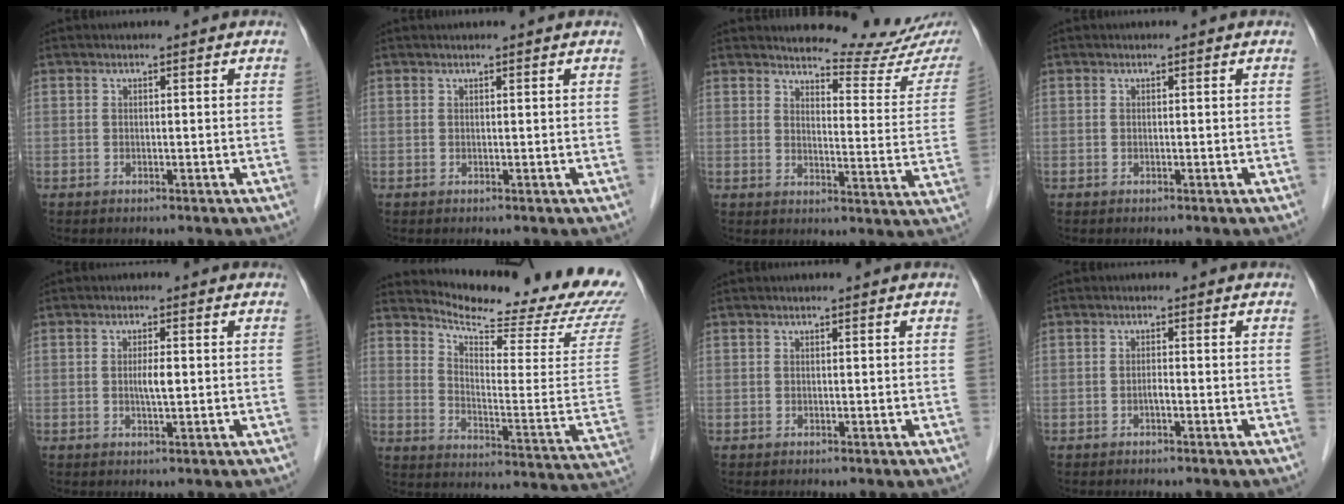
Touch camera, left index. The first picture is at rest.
{"total": 1.0, "force": [0.9, -0.1, 0.3], "torque": [-0.009, 0.012, 0.017]}
{"total": 13.5, "force": [12.9, 0.9, 4.0], "torque": [-0.043, -0.070, 0.140]}
{"total": 0.0}
{"total": 2.2, "force": [-0.1, 0.4, 2.1], "torque": [-0.043, -0.001, -0.002]}
{"total": 20.7, "force": [19.5, 0.5, 6.7], "torque": [-0.118, -0.110, 0.247]}
{"total": 0.0}
{"total": 0.8, "force": [-0.5, 0.1, 0.6], "torque": [-0.012, 0.001, -0.011]}